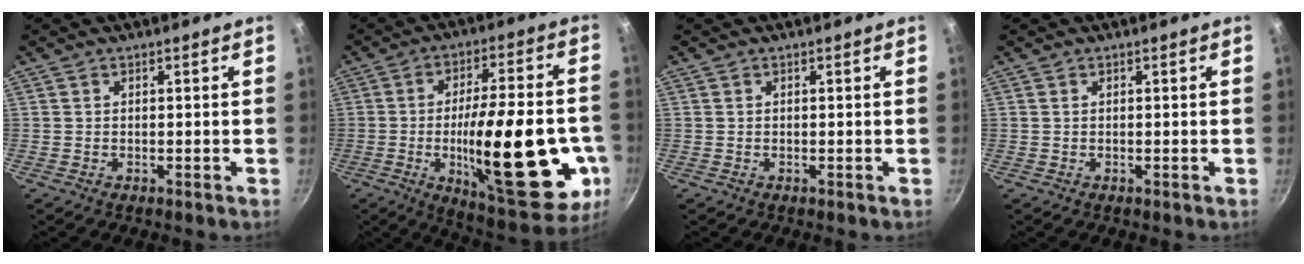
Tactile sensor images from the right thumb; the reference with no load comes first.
{"total": 27.4, "force": [-6.3, 9.2, 25.1], "torque": [-0.345, 0.007, -0.081]}
{"total": 0.0}
{"total": 0.0}